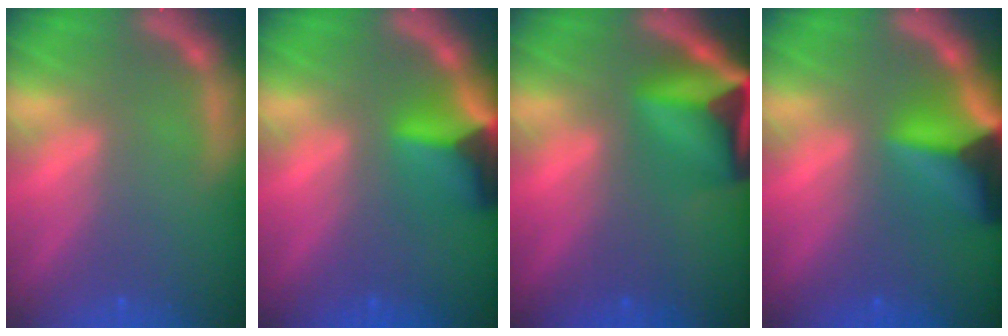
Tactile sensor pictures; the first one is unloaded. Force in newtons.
{"total": 6.4}
{"total": 10.0}
{"total": 9.6}